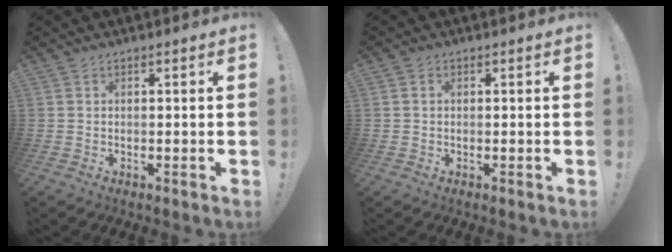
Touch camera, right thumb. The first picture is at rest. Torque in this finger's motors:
{"motor_torque": [0.04, -0.64, 0.01, 0.01, 0.03]}